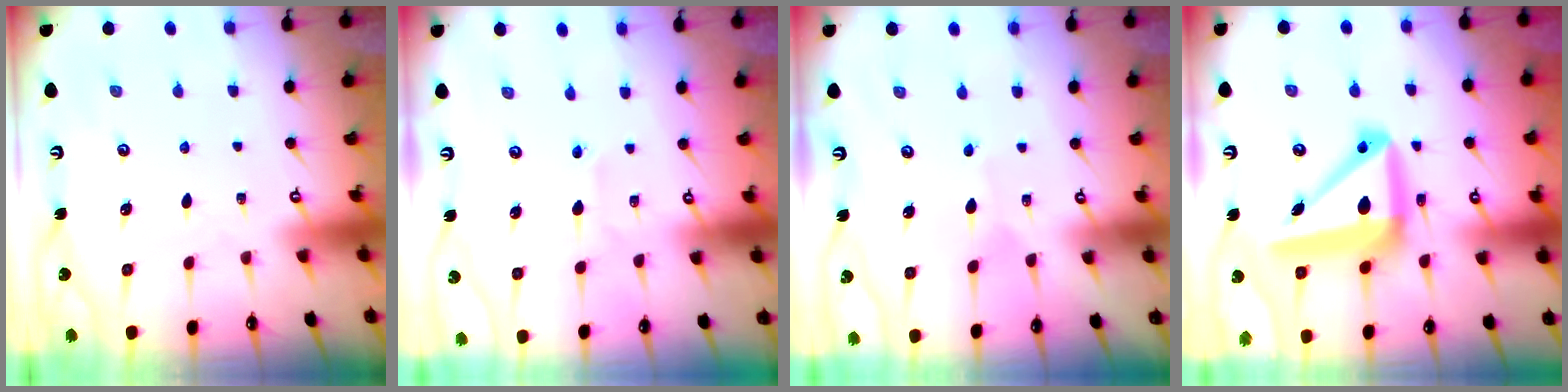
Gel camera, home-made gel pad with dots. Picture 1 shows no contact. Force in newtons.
{"total": 1.6, "press": 1.3, "slide": 0.9}
{"total": 3.0, "press": 3.0, "slide": 0.2}
{"total": 16.7, "press": 16.6, "slide": 1.8}